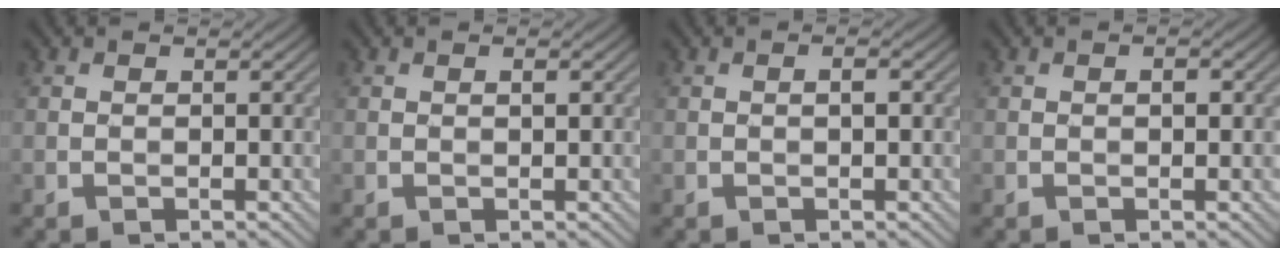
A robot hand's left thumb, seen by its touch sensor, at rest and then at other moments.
{"total": 0.6, "force": [0.2, 0.1, 0.6], "torque": [-0.008, 0.001, 0.002]}
{"total": 1.0, "force": [0.0, 0.2, 0.9], "torque": [-0.016, 0.002, 0.000]}
{"total": 0.9, "force": [0.1, 0.4, 0.8], "torque": [-0.009, -0.001, 0.001]}